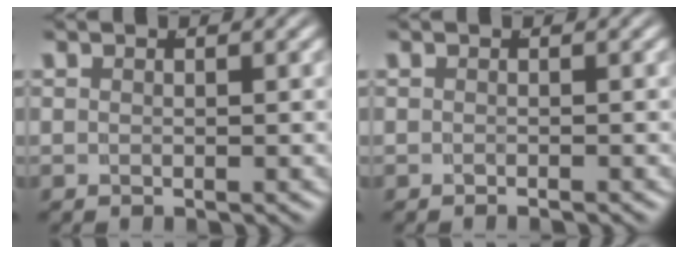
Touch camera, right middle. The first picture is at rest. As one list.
[{"total": 0.6, "force": [-0.6, -0.2, 0.1], "torque": [-0.003, 0.002, -0.011]}]